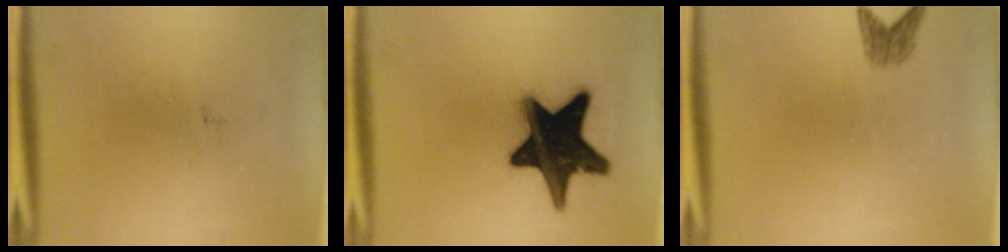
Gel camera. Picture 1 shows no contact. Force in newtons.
{"total": 19.9}
{"total": 1.8}